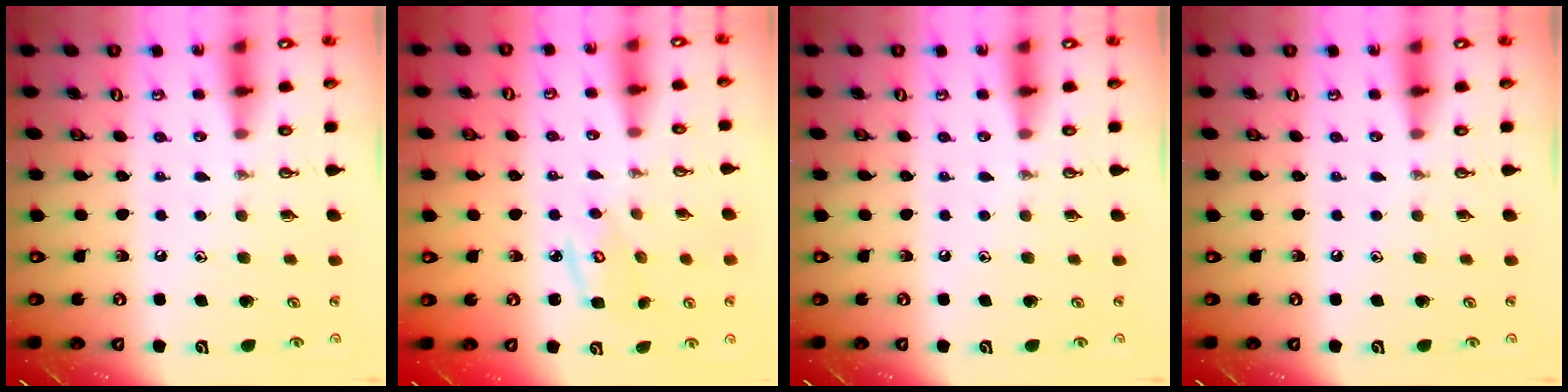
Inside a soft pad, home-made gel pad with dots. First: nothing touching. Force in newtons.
{"total": 4.2, "press": 4.2, "slide": 0.2}
{"total": 0.0}
{"total": 0.0}